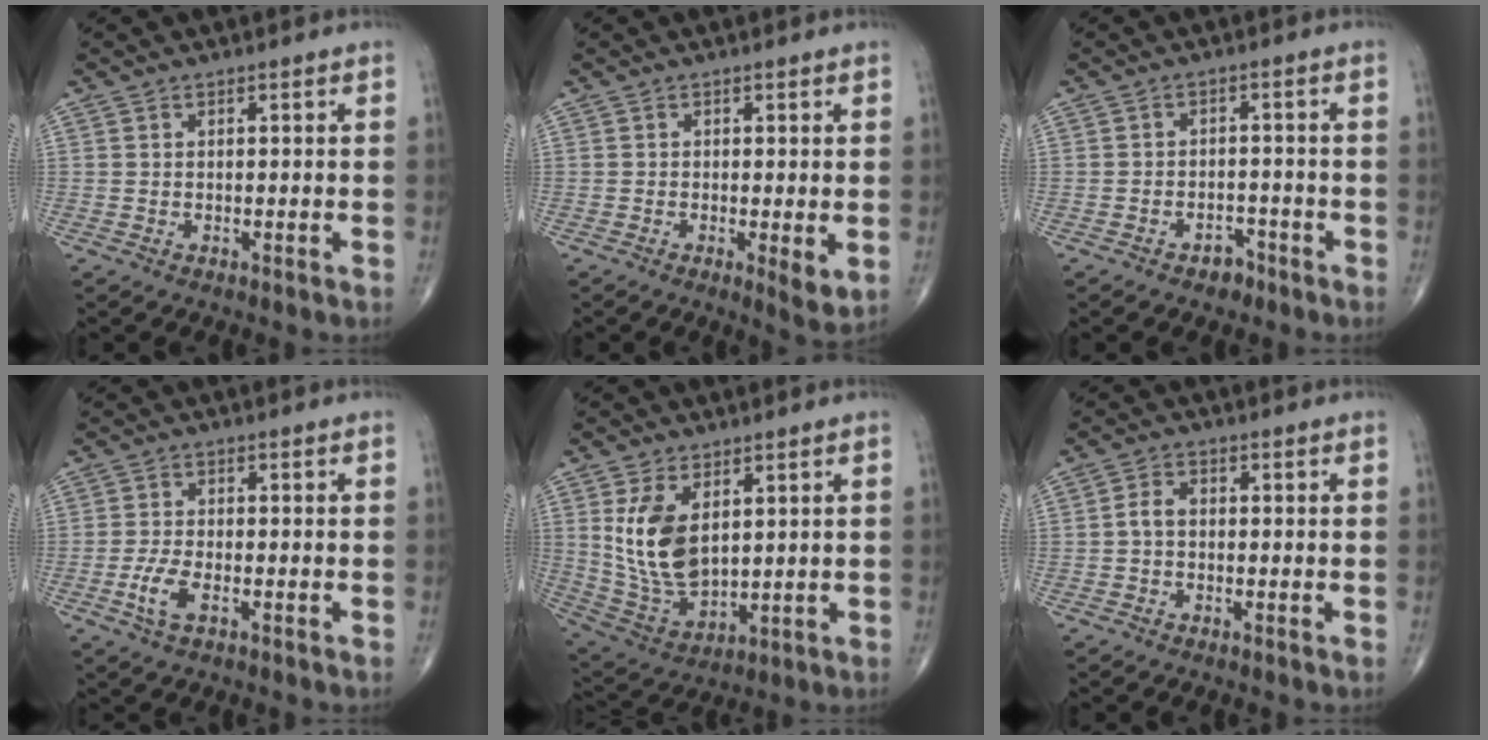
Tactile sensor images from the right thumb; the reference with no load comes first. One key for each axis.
{"total": 3.5, "fx": -0.3, "fy": 0.8, "fz": 3.3, "tx": -0.053, "ty": -0.014, "tz": -0.007}
{"total": 2.9, "fx": -2.0, "fy": 1.8, "fz": 1.1, "tx": -0.009, "ty": 0.016, "tz": -0.026}
{"total": 4.2, "fx": -1.6, "fy": 1.8, "fz": 3.5, "tx": -0.081, "ty": 0.004, "tz": -0.030}
{"total": 12.7, "fx": 3.3, "fy": 7.3, "fz": 9.8, "tx": -0.173, "ty": -0.019, "tz": 0.082}
{"total": 2.7, "fx": -0.3, "fy": 1.8, "fz": 1.9, "tx": -0.034, "ty": 0.011, "tz": -0.012}